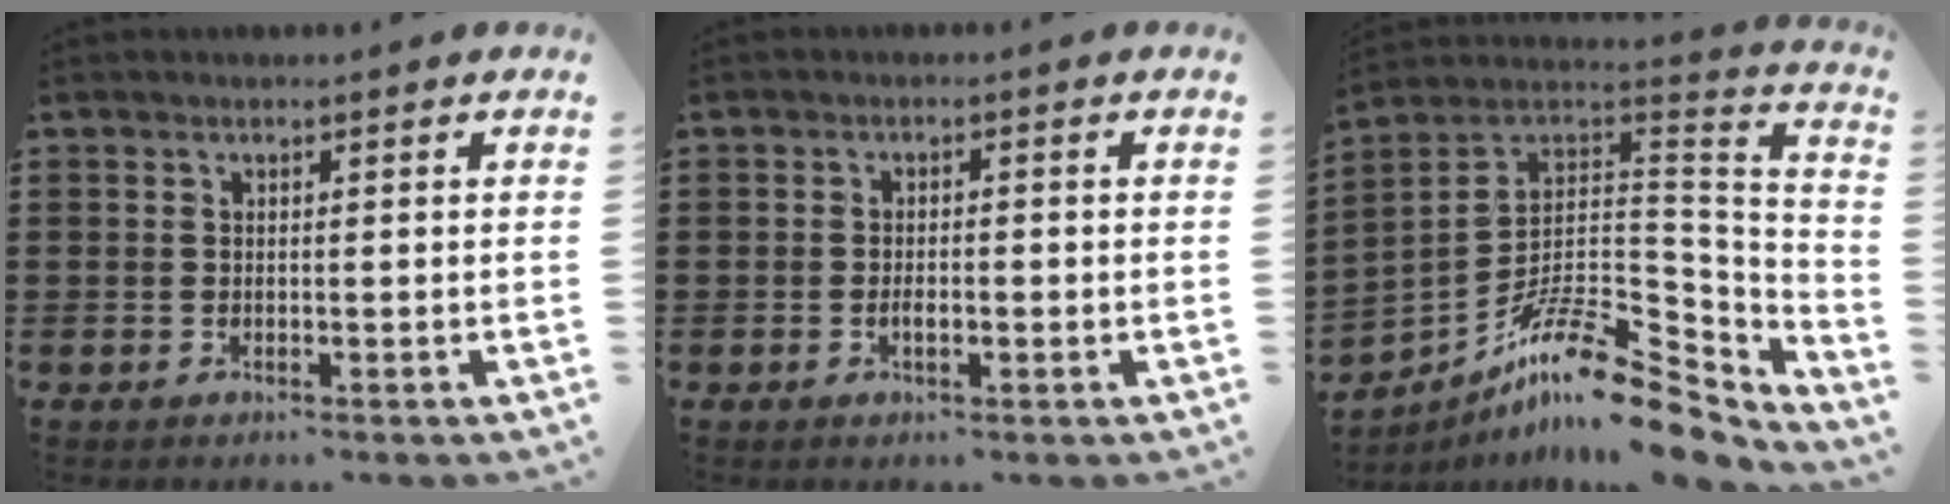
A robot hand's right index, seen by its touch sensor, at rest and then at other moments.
{"total": 2.2, "force": [-0.7, 0.7, 2.0], "torque": [-0.036, 0.001, -0.013]}
{"total": 13.5, "force": [-9.8, 3.9, 8.4], "torque": [-0.144, 0.016, -0.182]}